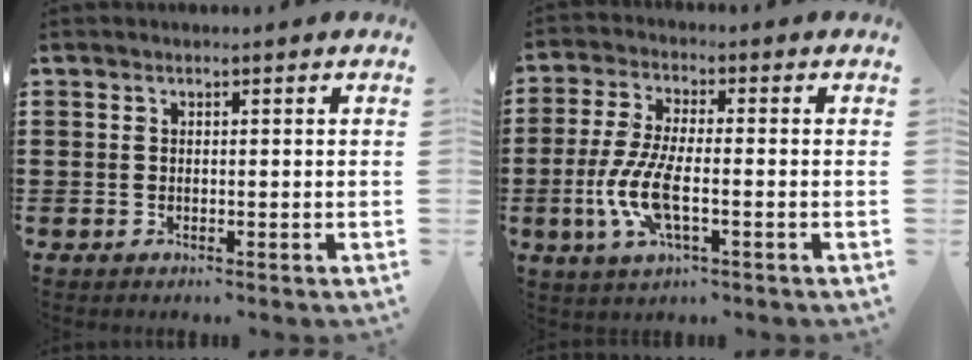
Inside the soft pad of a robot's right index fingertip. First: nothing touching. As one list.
[{"total": 8.1, "force": [-2.3, 2.6, 7.3], "torque": [-0.171, -0.018, -0.048]}]